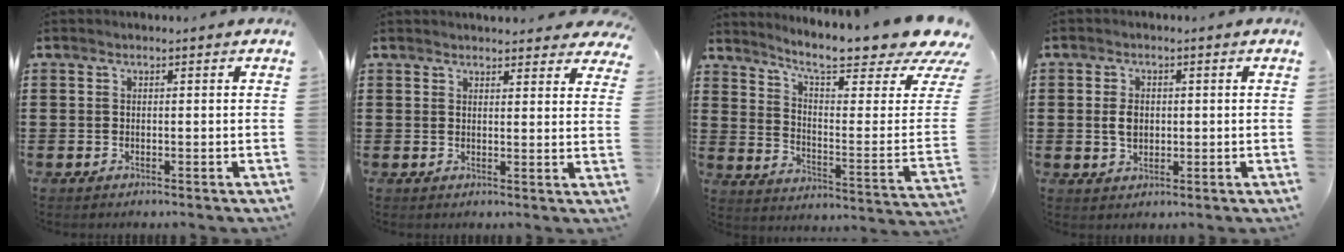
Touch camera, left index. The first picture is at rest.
{"total": 3.1, "force": [3.0, 0.4, 0.5], "torque": [-0.002, -0.014, 0.054]}
{"total": 9.8, "force": [8.2, 0.6, 5.3], "torque": [-0.113, -0.070, 0.132]}
{"total": 3.2, "force": [0.2, 2.2, 2.3], "torque": [-0.048, 0.007, 0.003]}